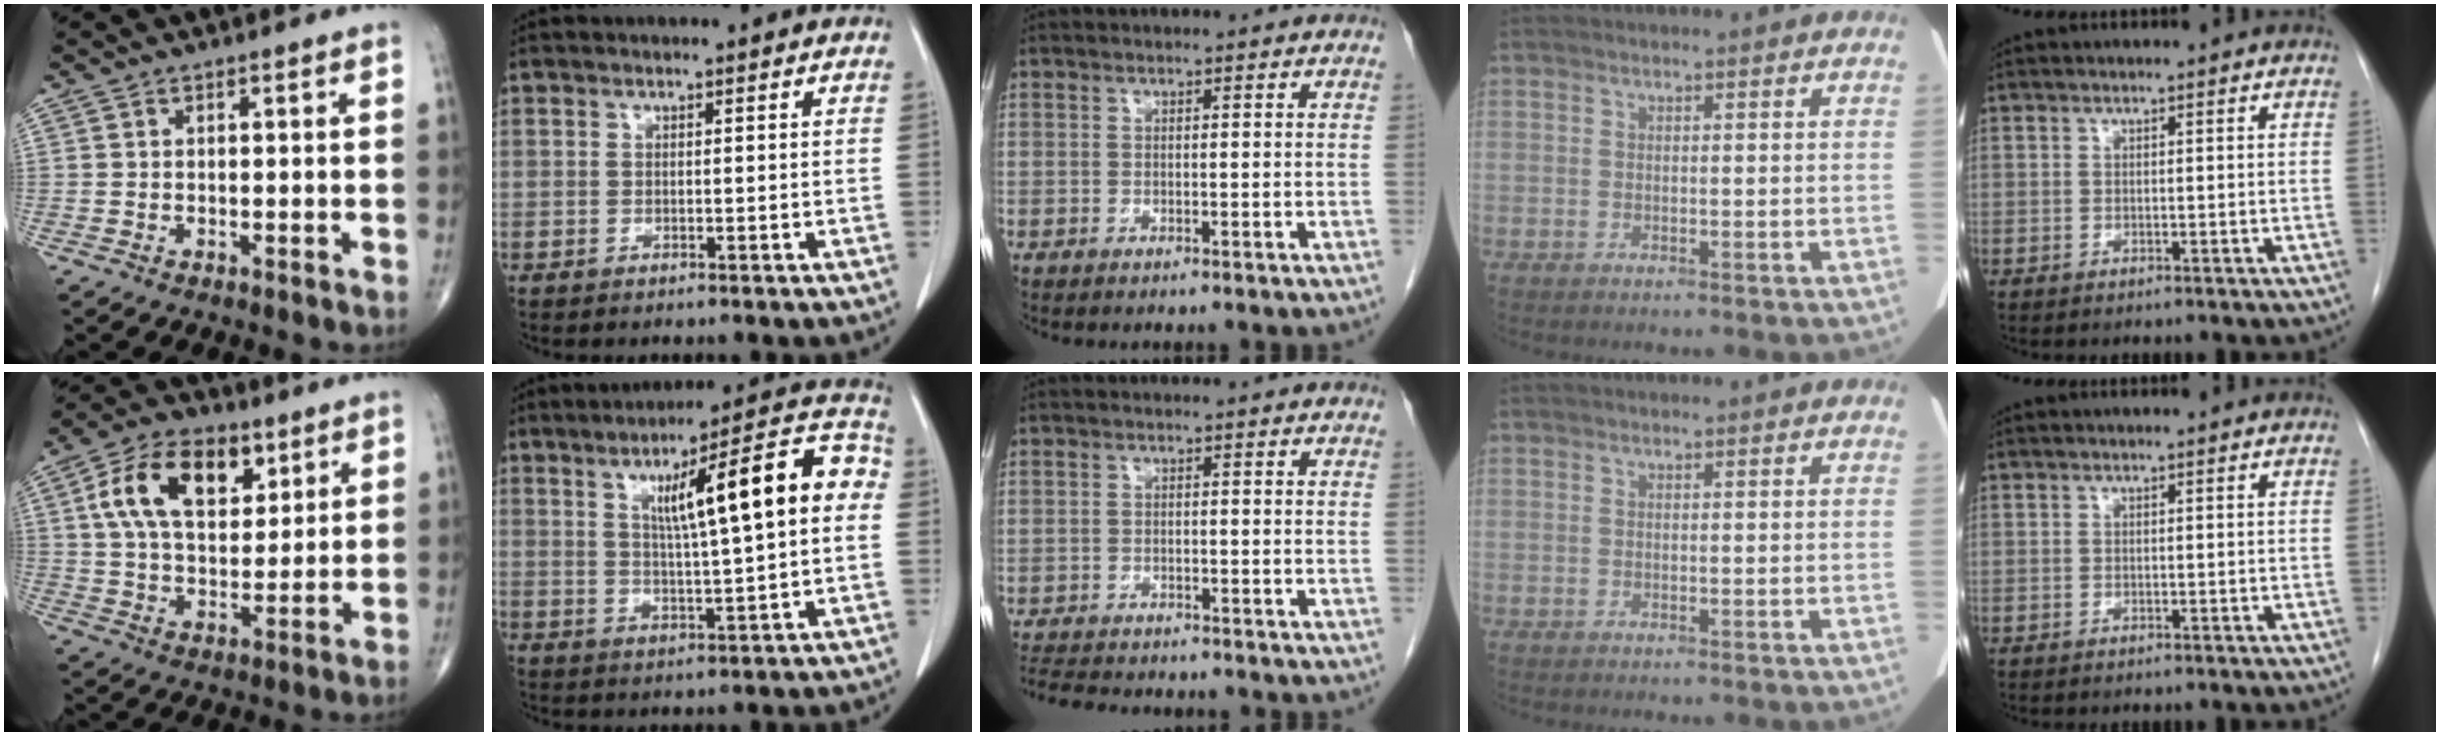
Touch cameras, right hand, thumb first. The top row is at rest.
{"thumb": {"total": 15.8, "force": [5.9, 9.2, 11.3], "torque": [-0.172, -0.008, 0.104]}, "index": {"total": 15.8, "force": [3.2, 1.9, 15.4], "torque": [-0.216, 0.034, 0.044]}, "middle": {"total": 9.5, "force": [-8.6, 2.2, 3.6], "torque": [-0.065, -0.008, -0.124]}}